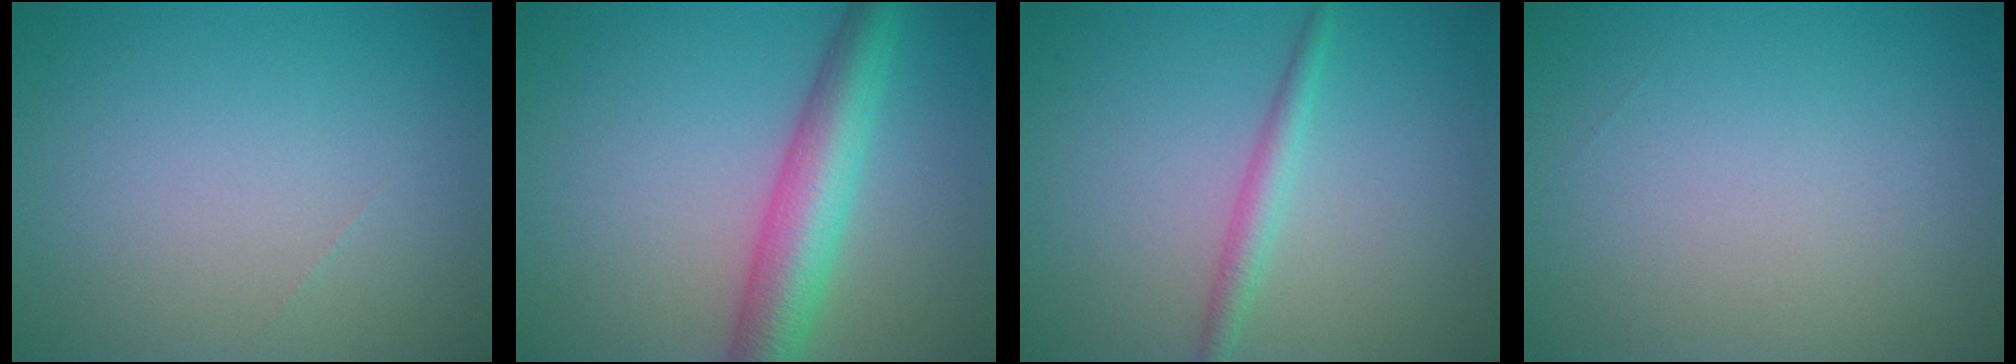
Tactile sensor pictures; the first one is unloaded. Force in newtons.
{"total": 6.2, "press": 6.2, "slide": 0.2}
{"total": 1.9, "press": 1.9, "slide": 0.0}
{"total": 0.0}